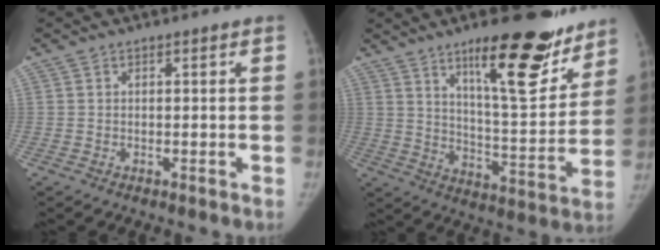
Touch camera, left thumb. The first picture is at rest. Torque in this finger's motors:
{"motor_torque": [0.57, -0.17, 1.50, -1.27, 0.17]}